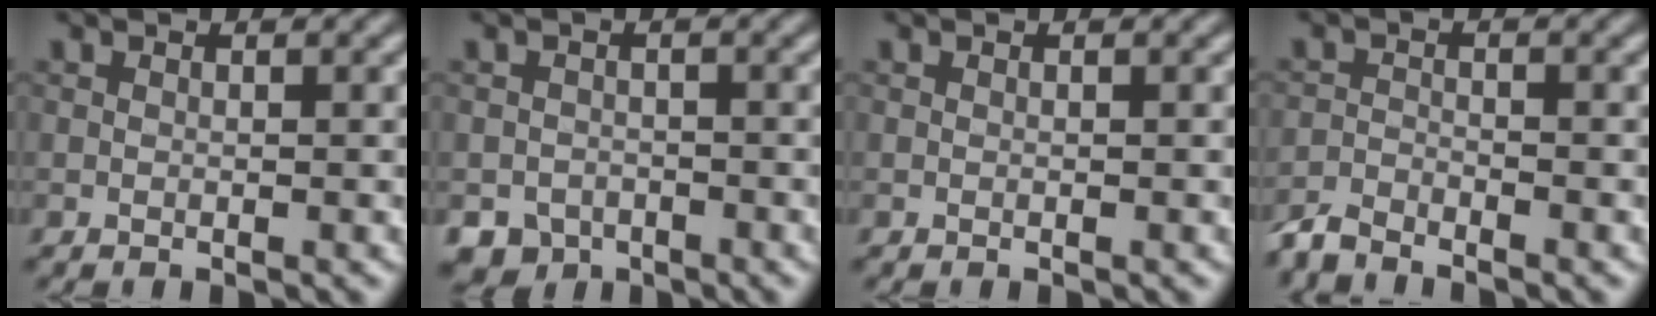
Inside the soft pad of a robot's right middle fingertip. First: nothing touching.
{"total": 3.1, "force": [-2.2, 2.2, 0.4], "torque": [0.004, -0.001, -0.038]}
{"total": 0.0}
{"total": 2.5, "force": [-2.5, 0.3, 0.4], "torque": [-0.012, -0.002, -0.058]}